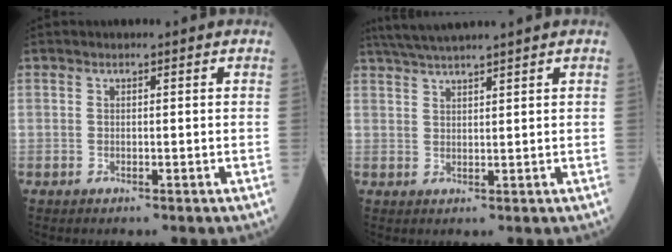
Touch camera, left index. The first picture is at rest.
{"total": 6.8, "force": [6.0, -1.0, 3.2], "torque": [-0.058, 0.028, 0.104]}